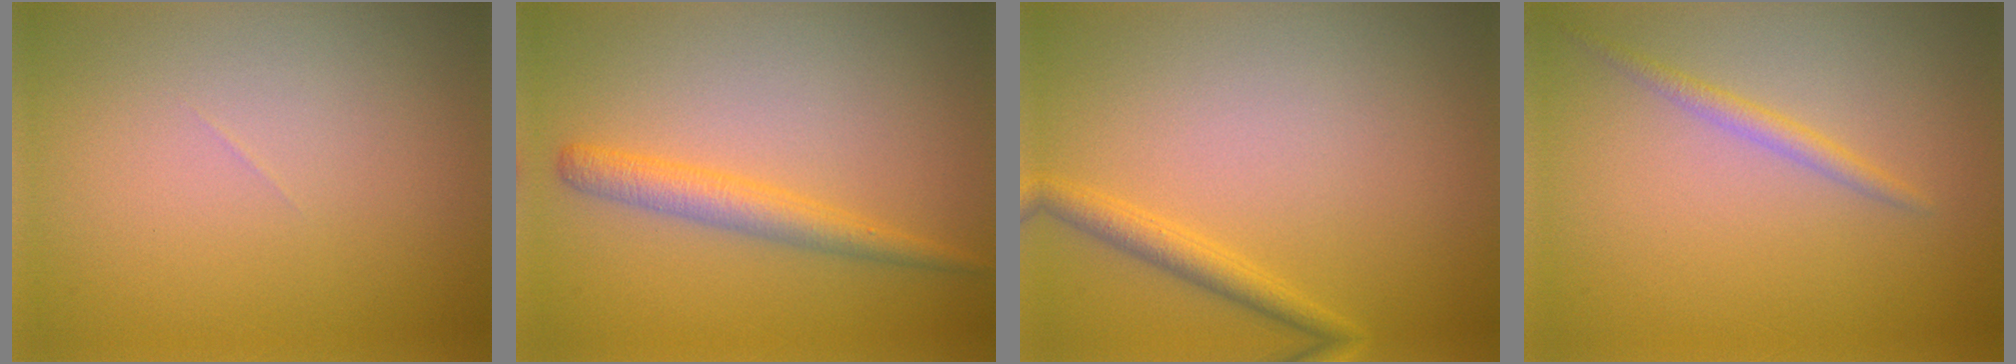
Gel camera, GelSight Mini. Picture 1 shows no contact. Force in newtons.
{"total": 2.6, "press": 2.6, "slide": 0.1}
{"total": 1.9, "press": 1.9, "slide": 0.1}
{"total": 1.4, "press": 1.4, "slide": 0.1}